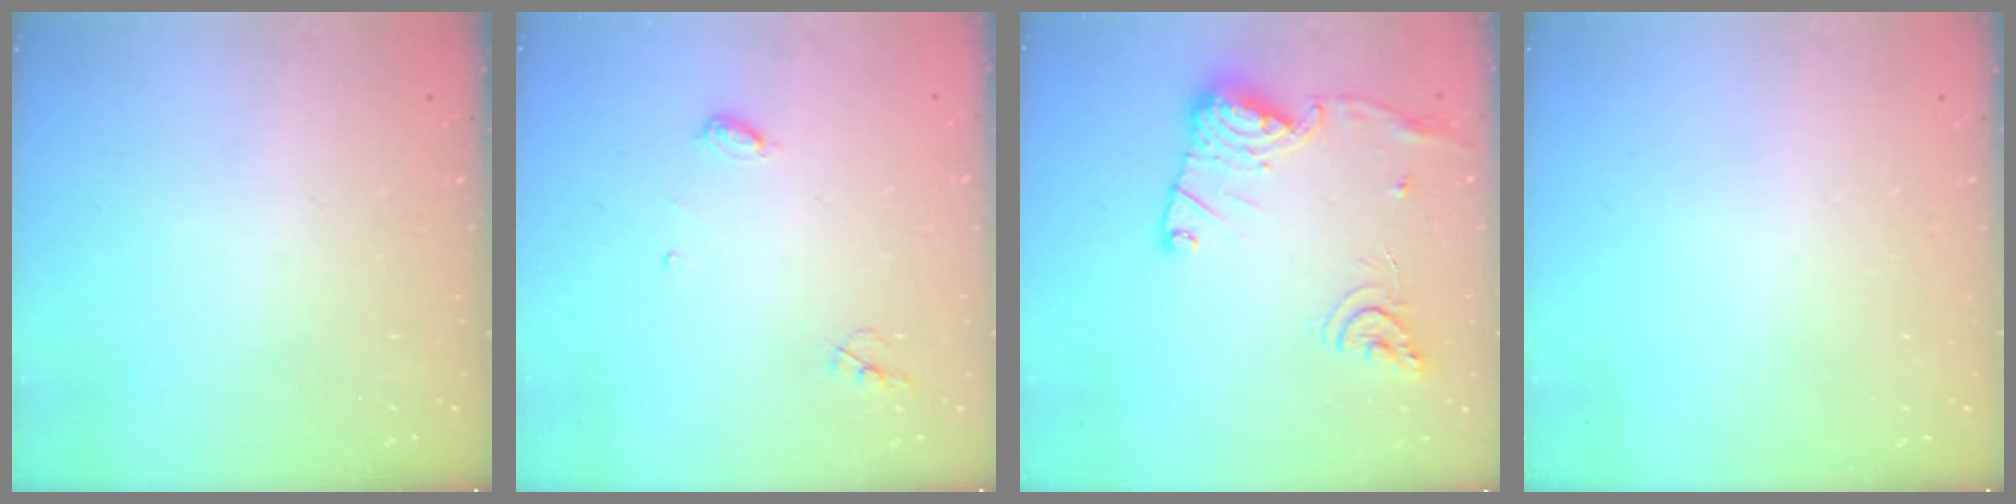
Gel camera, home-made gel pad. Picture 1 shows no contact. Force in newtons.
{"total": 5.3, "press": 5.3, "slide": 0.5}
{"total": 16.1, "press": 16.1, "slide": 1.6}
{"total": 0.0}